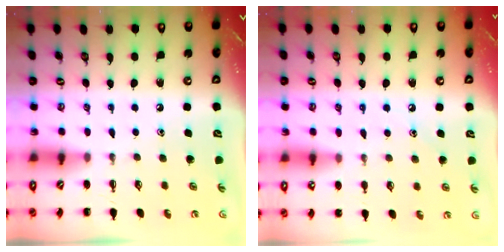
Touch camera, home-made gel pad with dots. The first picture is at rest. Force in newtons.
{"total": 7.5, "press": 7.3, "slide": 2.0}